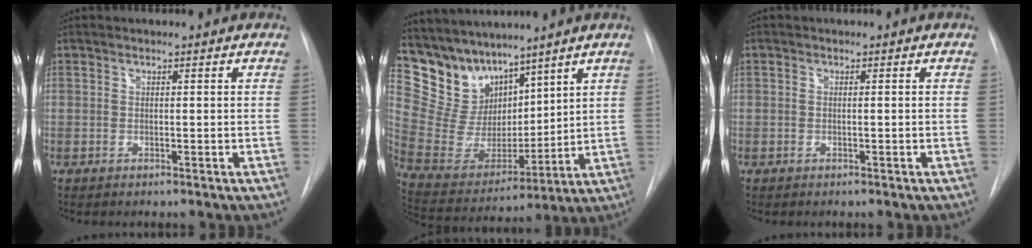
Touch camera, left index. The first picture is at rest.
{"total": 12.0, "force": [10.1, 5.8, 2.8], "torque": [-0.073, 0.025, 0.211]}
{"total": 0.0}